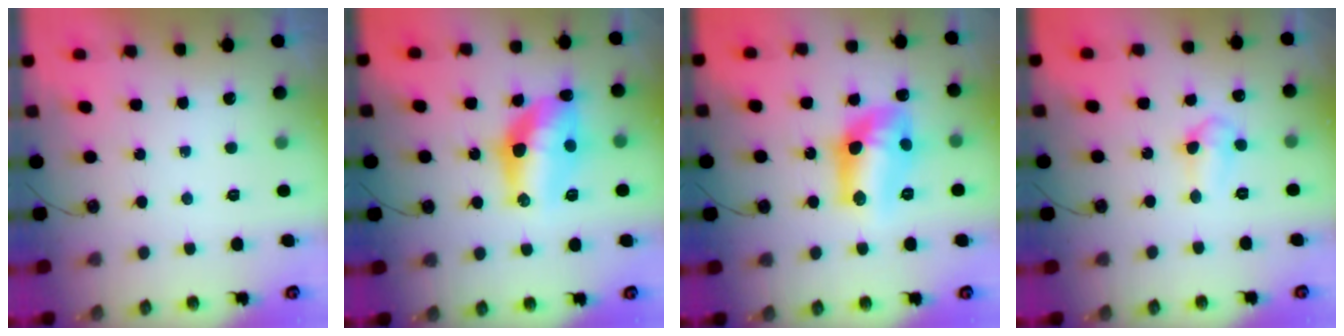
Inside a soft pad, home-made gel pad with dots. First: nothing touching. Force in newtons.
{"total": 14.9, "press": 14.3, "slide": 4.1}
{"total": 13.1, "press": 13.1, "slide": 0.8}
{"total": 7.1, "press": 6.0, "slide": 3.8}